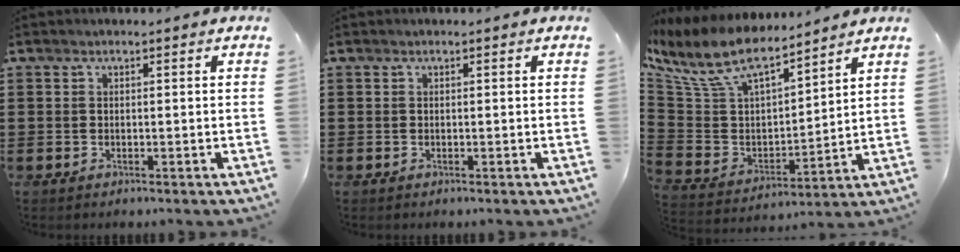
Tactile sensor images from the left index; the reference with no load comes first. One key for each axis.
{"total": 0.0}
{"total": 11.1, "fx": 8.8, "fy": 3.6, "fz": 5.7, "tx": -0.153, "ty": -0.050, "tz": 0.156}